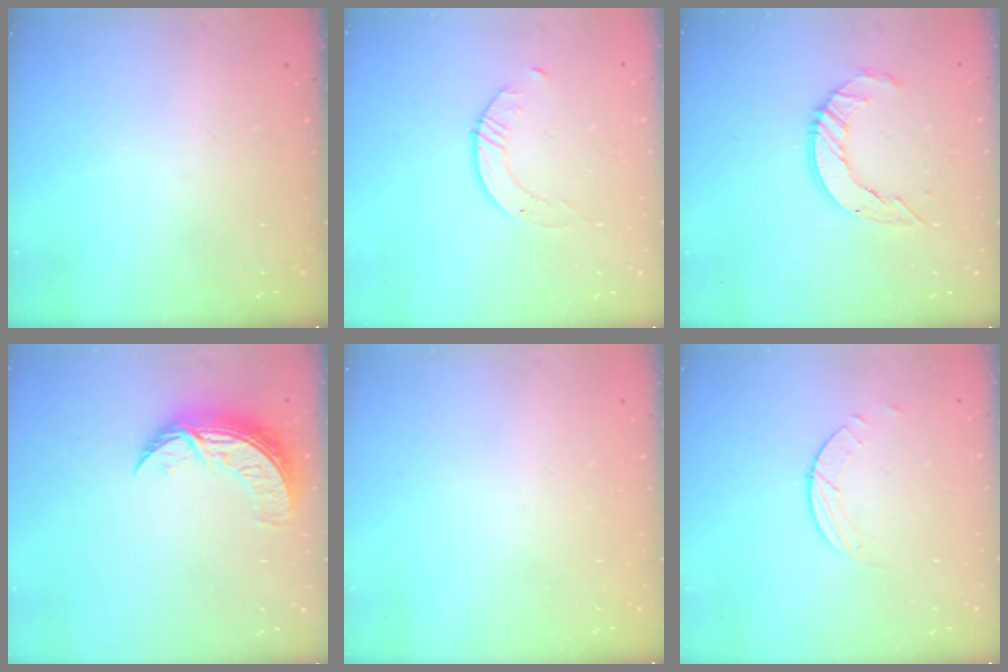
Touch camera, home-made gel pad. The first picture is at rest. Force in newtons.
{"total": 1.7, "press": 1.7, "slide": 0.2}
{"total": 9.3, "press": 9.3, "slide": 0.9}
{"total": 9.1, "press": 9.0, "slide": 0.8}
{"total": 0.0}
{"total": 1.7, "press": 1.7, "slide": 0.2}